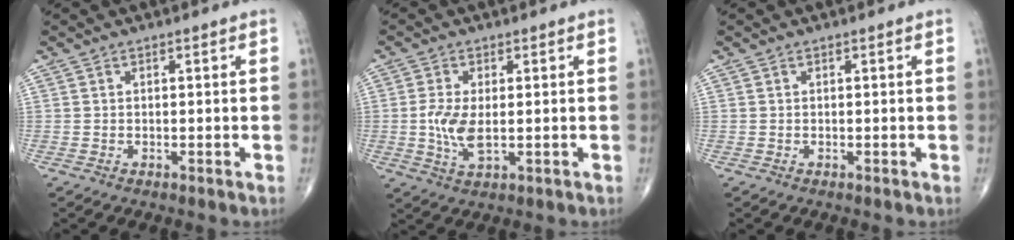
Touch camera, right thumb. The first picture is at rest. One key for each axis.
{"total": 6.0, "fx": -0.3, "fy": 2.6, "fz": 5.4, "tx": -0.119, "ty": -0.011, "tz": -0.003}
{"total": 0.0}